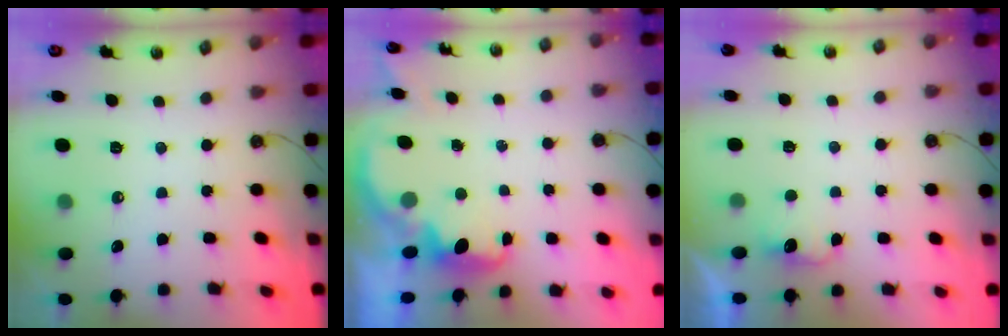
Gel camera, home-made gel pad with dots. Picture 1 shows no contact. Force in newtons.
{"total": 1.7, "press": 1.6, "slide": 0.6}
{"total": 2.8, "press": 2.7, "slide": 0.8}